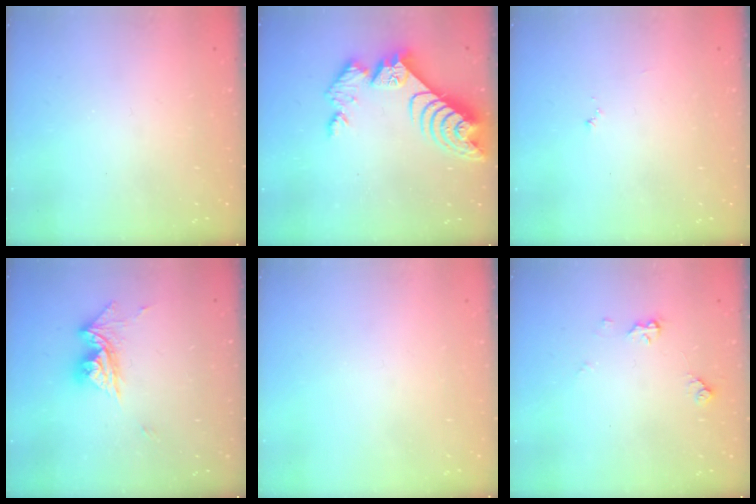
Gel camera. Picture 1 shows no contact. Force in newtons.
{"total": 10.6, "press": 10.5, "slide": 0.9}
{"total": 3.8, "press": 3.8, "slide": 0.3}
{"total": 11.2, "press": 11.1, "slide": 1.1}
{"total": 0.0}
{"total": 5.9, "press": 5.9, "slide": 0.7}